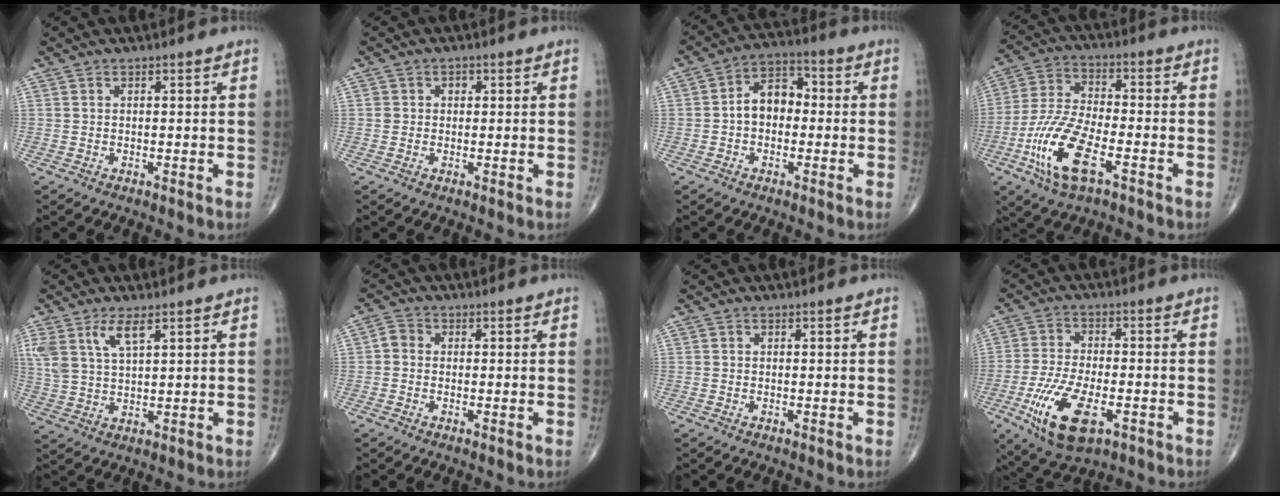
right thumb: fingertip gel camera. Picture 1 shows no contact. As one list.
[{"total": 1.9, "force": [0.4, 1.7, 0.7], "torque": [0.002, 0.001, 0.003]}, {"total": 8.1, "force": [-0.4, 5.6, 5.7], "torque": [-0.072, 0.031, -0.021]}, {"total": 14.5, "force": [-6.1, 5.7, 11.9], "torque": [-0.253, 0.018, -0.115]}, {"total": 7.2, "force": [4.0, 2.7, 5.4], "torque": [-0.117, -0.012, 0.086]}, {"total": 2.4, "force": [-0.3, 2.1, 1.2], "torque": [-0.015, 0.006, -0.015]}, {"total": 0.0}, {"total": 13.8, "force": [-5.4, 6.2, 11.1], "torque": [-0.221, 0.002, -0.090]}]